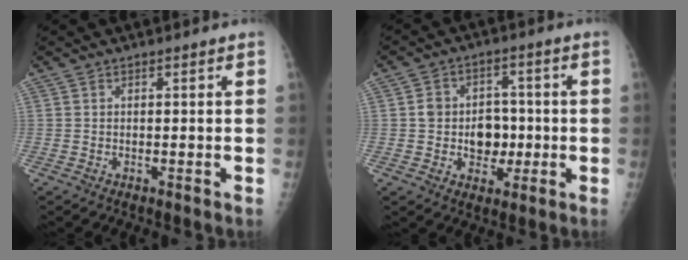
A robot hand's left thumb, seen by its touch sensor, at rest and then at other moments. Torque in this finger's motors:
{"motor_torque": [-0.29, 1.27, 0.02, 0.04, 0.08]}